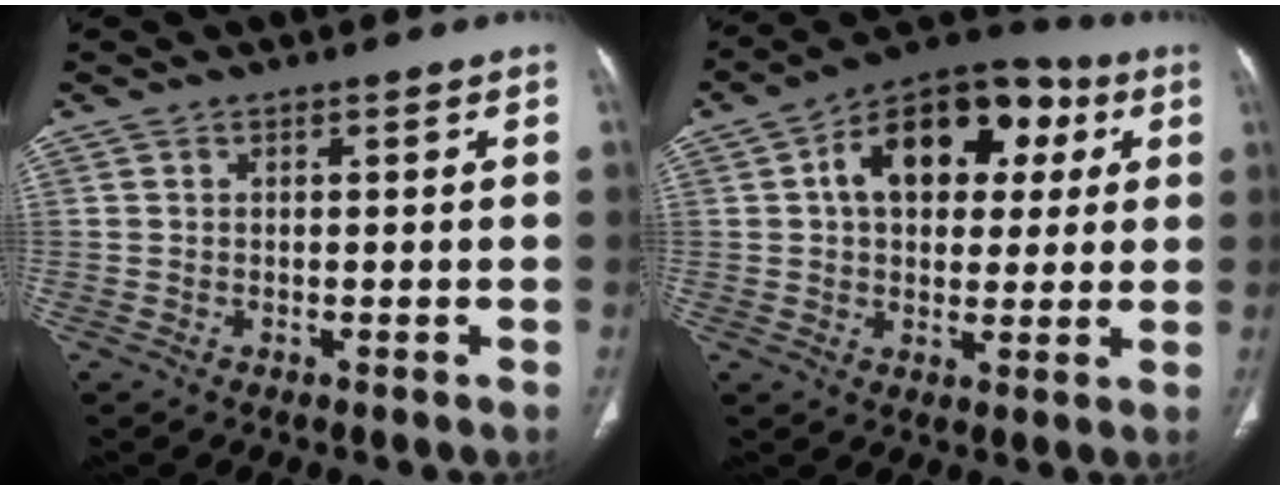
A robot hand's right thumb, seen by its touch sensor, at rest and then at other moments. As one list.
[{"total": 17.7, "force": [4.7, 11.5, 12.7], "torque": [-0.147, 0.019, 0.063]}]